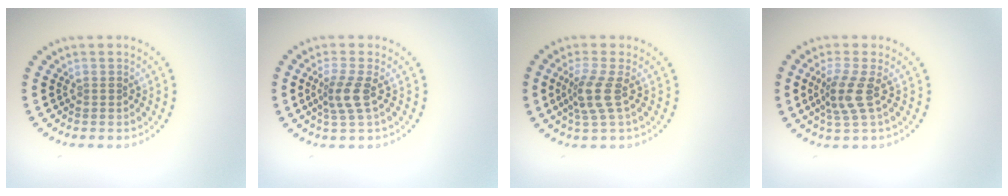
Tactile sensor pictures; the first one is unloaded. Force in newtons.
{"total": 2.4, "press": 1.9, "slide": 1.6}
{"total": 2.9, "press": 2.2, "slide": 1.8}
{"total": 2.9, "press": 2.2, "slide": 1.8}